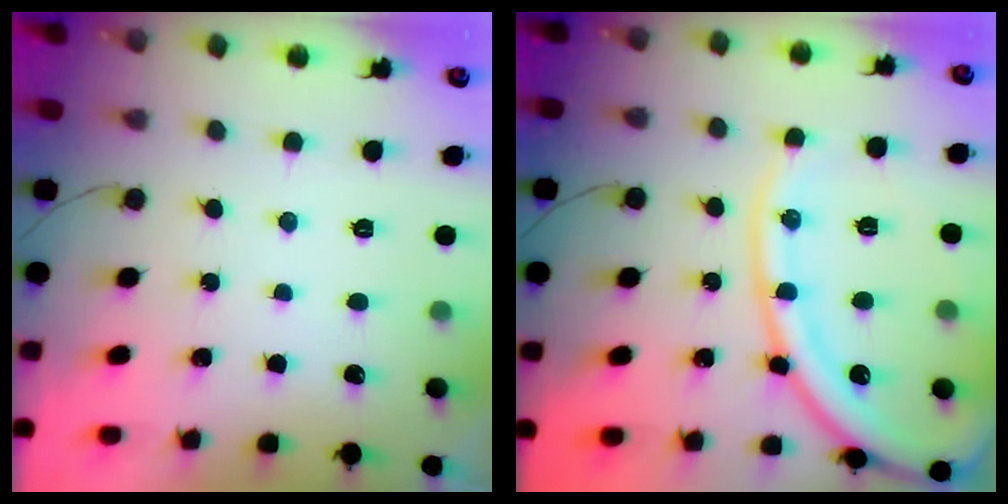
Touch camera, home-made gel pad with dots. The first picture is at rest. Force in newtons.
{"total": 17.2, "press": 17.0, "slide": 2.4}